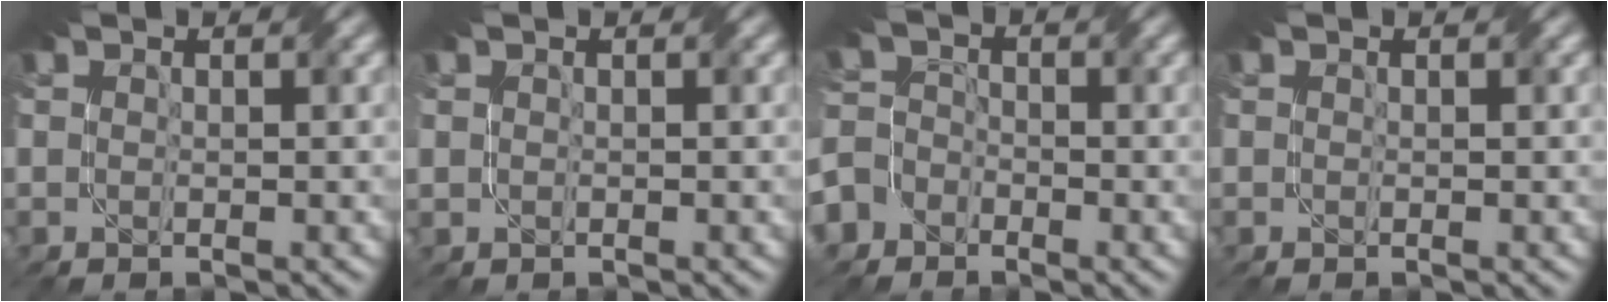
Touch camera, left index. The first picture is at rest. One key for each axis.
{"total": 0.6, "fx": 0.3, "fy": 0.5, "fz": 0.0, "tx": -0.001, "ty": -0.002, "tz": 0.008}
{"total": 6.0, "fx": -4.1, "fy": 4.3, "fz": 0.9, "tx": -0.012, "ty": -0.006, "tz": -0.083}
{"total": 0.0}